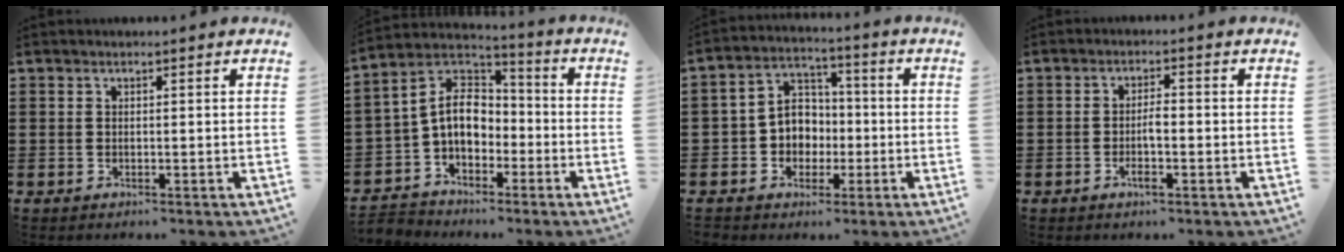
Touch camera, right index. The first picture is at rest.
{"total": 8.9, "force": [-1.1, 6.5, 5.9], "torque": [-0.150, 0.002, -0.028]}
{"total": 5.8, "force": [-1.3, 5.3, 1.9], "torque": [-0.052, 0.015, -0.025]}
{"total": 3.3, "force": [-1.0, 0.9, 3.0], "torque": [-0.062, 0.000, -0.021]}